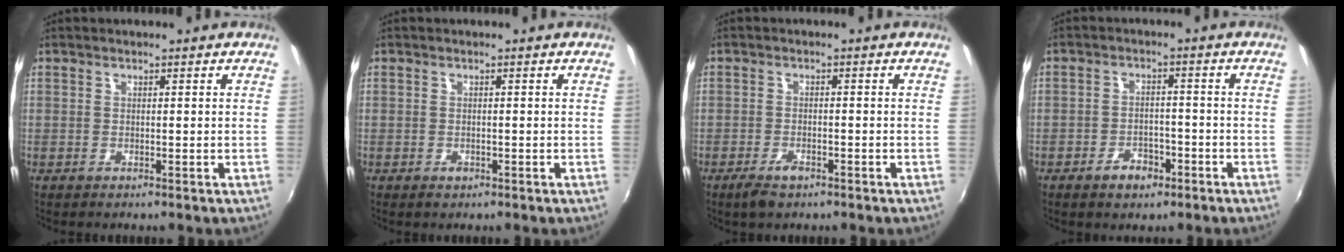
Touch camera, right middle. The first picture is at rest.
{"total": 1.1, "force": [-0.6, 0.7, 0.5], "torque": [-0.007, -0.002, -0.010]}
{"total": 3.8, "force": [-2.6, 1.6, 2.3], "torque": [-0.057, -0.007, -0.047]}
{"total": 4.7, "force": [-3.0, 2.8, 2.3], "torque": [-0.053, 0.006, -0.038]}